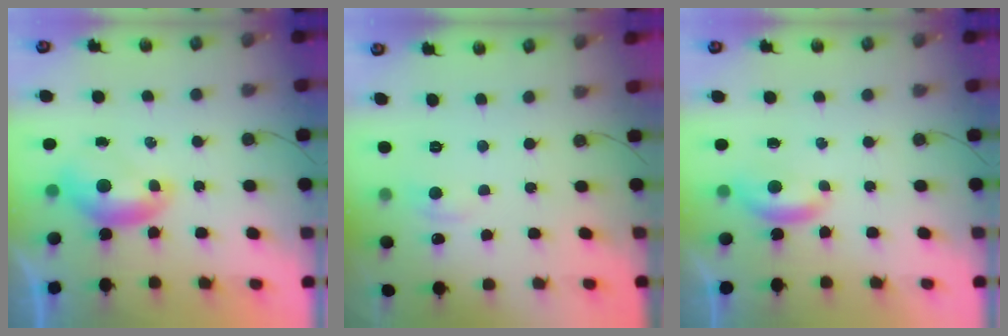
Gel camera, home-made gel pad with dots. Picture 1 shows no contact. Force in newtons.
{"total": 0.9, "press": 0.3, "slide": 0.8}
{"total": 1.8, "press": 1.8, "slide": 0.4}